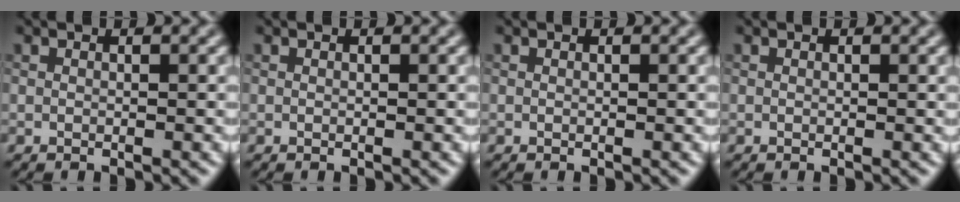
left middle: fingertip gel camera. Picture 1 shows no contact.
{"total": 0.0}
{"total": 0.0}
{"total": 0.0}